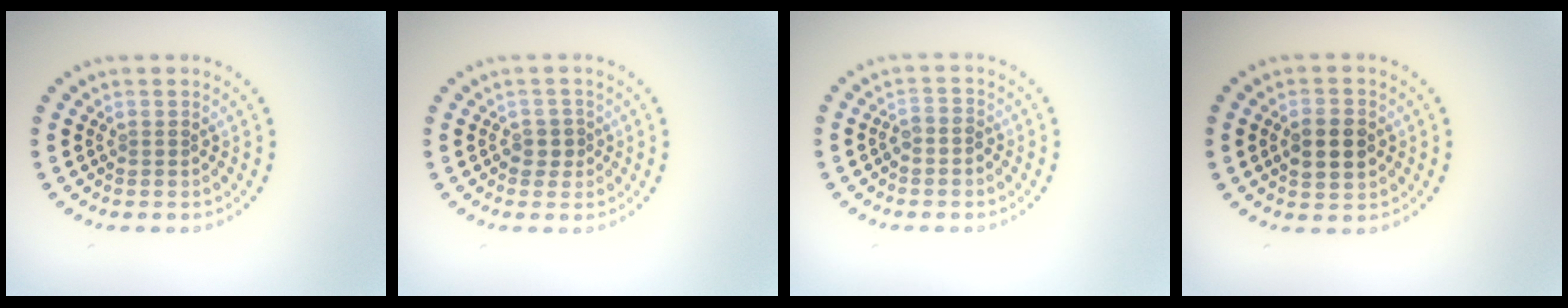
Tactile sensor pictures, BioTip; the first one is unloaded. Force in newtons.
{"total": 1.3, "press": 1.1, "slide": 0.7}
{"total": 1.5, "press": 1.3, "slide": 0.7}
{"total": 3.7, "press": 3.7, "slide": 0.3}